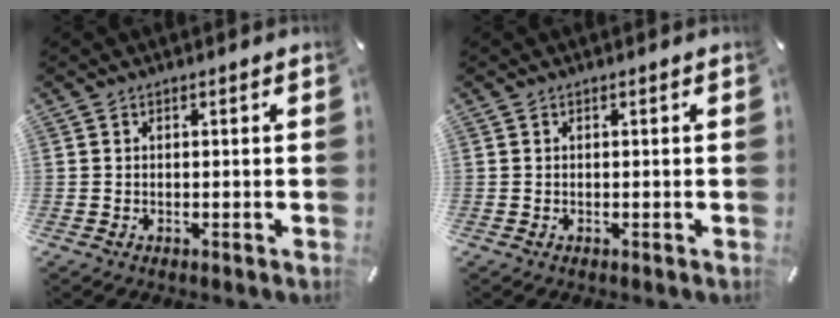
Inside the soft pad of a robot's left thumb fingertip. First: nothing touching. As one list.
[{"total": 0.0}]